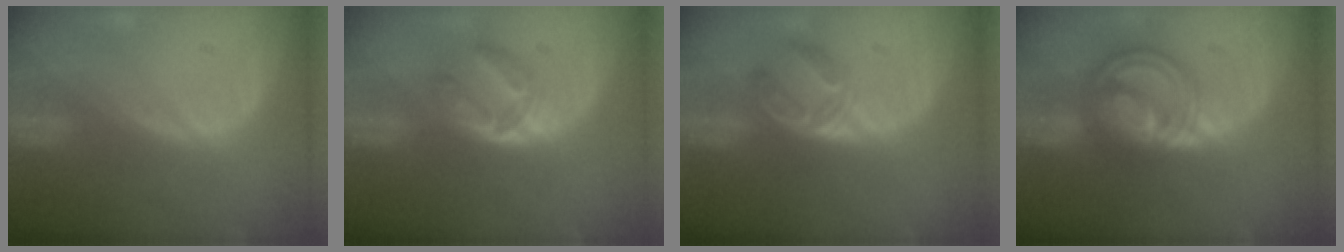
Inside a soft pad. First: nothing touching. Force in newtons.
{"total": 5.6, "press": 4.9, "slide": 2.6}
{"total": 5.7, "press": 4.7, "slide": 3.2}
{"total": 8.3, "press": 8.3, "slide": 0.6}